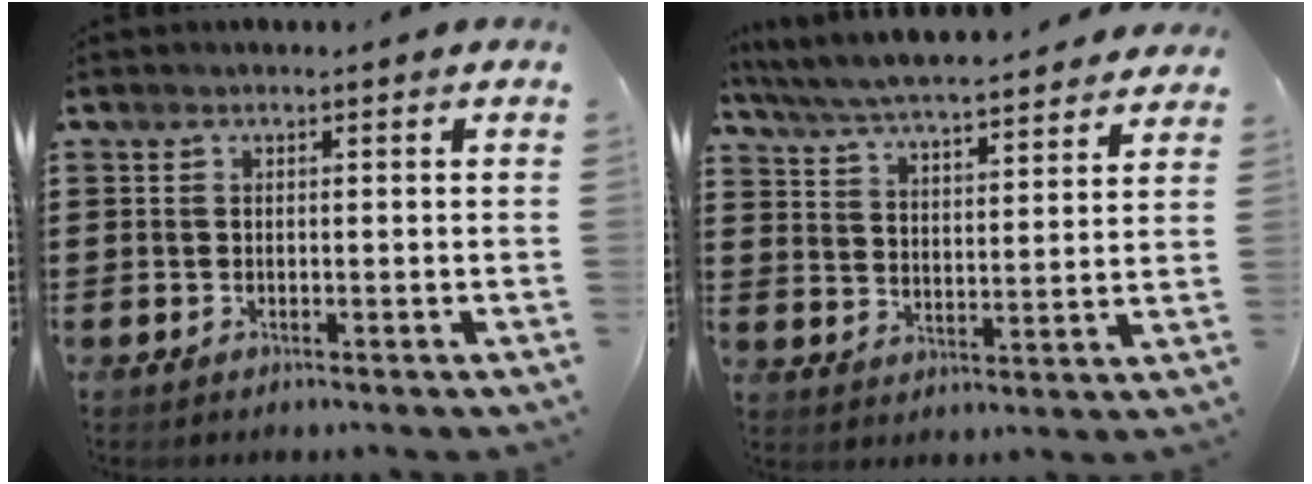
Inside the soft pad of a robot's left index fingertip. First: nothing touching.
{"total": 6.0, "force": [5.7, 0.0, 1.7], "torque": [-0.058, -0.038, 0.097]}